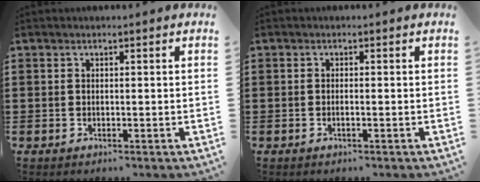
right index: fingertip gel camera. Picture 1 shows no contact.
{"total": 0.7, "force": [-0.4, -0.1, 0.6], "torque": [-0.011, -0.003, -0.006]}